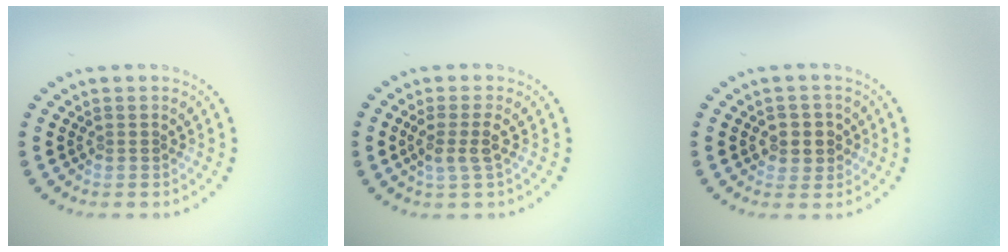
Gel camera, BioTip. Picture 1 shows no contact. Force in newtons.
{"total": 2.1, "press": 1.8, "slide": 1.1}
{"total": 2.5, "press": 2.3, "slide": 1.0}